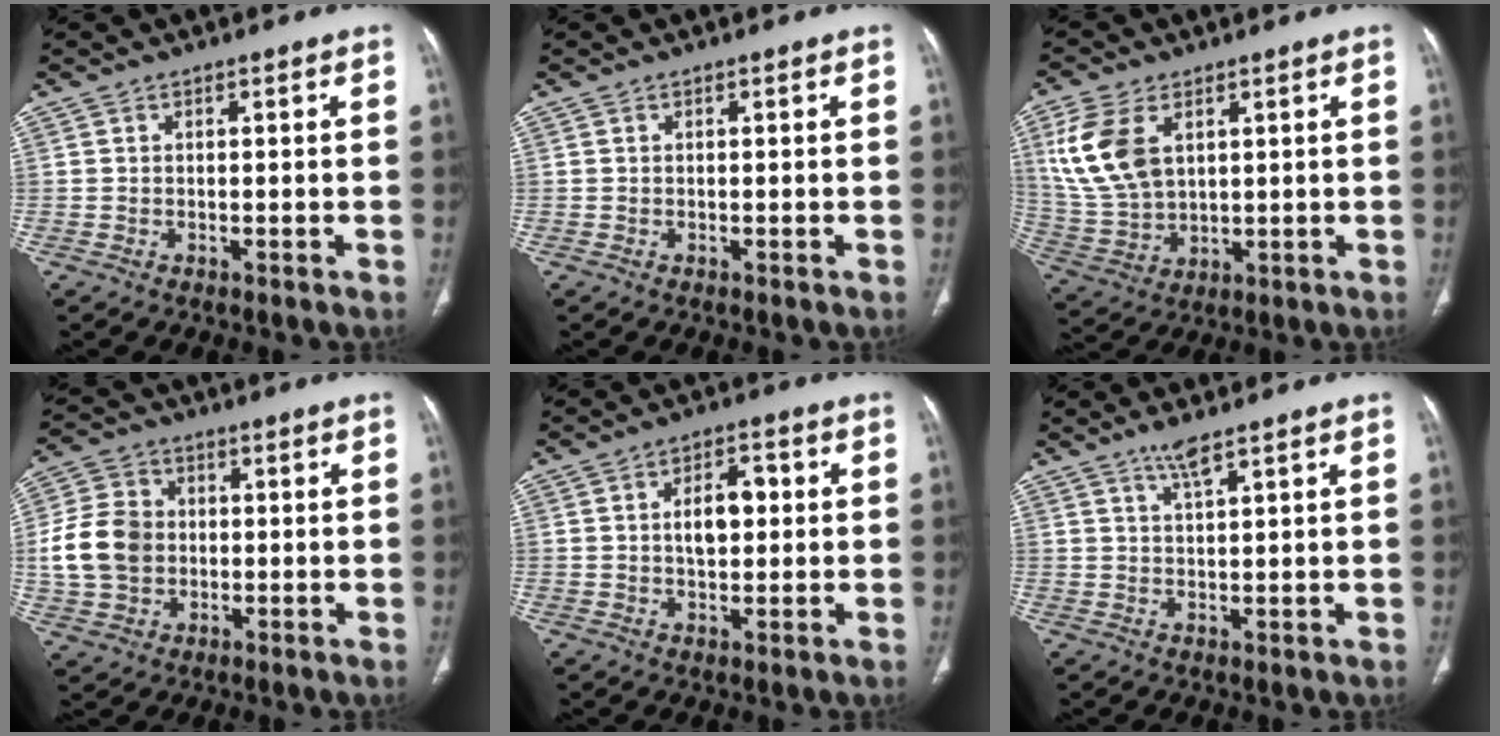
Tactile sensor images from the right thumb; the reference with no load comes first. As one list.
[{"total": 0.0}, {"total": 13.0, "force": [4.4, 8.1, 9.2], "torque": [-0.192, -0.009, 0.101]}, {"total": 11.5, "force": [-0.3, 9.5, 6.6], "torque": [-0.113, 0.015, -0.005]}, {"total": 6.7, "force": [0.7, 3.9, 5.5], "torque": [-0.072, 0.014, 0.010]}, {"total": 3.1, "force": [2.1, 0.2, 2.2], "torque": [-0.050, -0.010, 0.046]}]